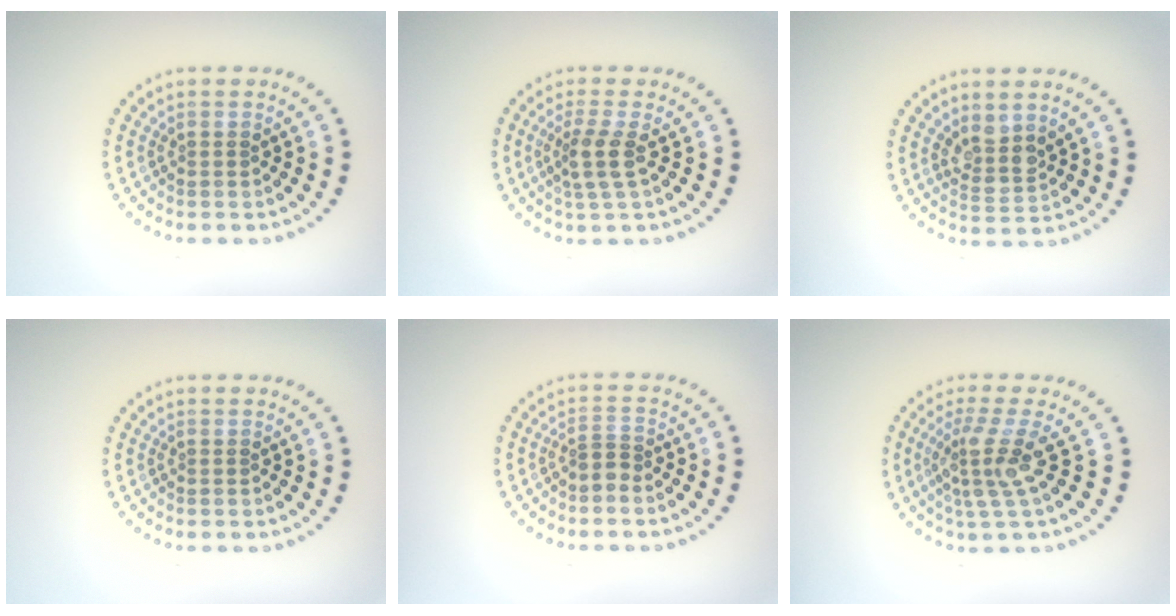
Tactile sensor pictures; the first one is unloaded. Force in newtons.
{"total": 2.5, "press": 2.0, "slide": 1.5}
{"total": 2.6, "press": 2.2, "slide": 1.5}
{"total": 0.0}
{"total": 1.4, "press": 0.9, "slide": 1.2}
{"total": 3.6, "press": 2.5, "slide": 2.5}